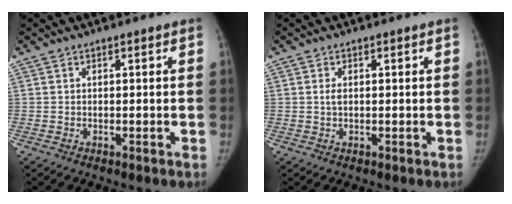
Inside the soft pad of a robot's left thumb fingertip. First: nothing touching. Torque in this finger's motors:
{"motor_torque": [-0.22, -0.22, -0.10, 0.09, 0.01]}